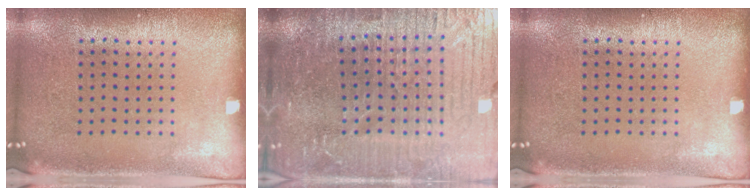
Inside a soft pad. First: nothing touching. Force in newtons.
{"total": 5.8, "press": 5.2, "slide": 2.6}
{"total": 0.0}